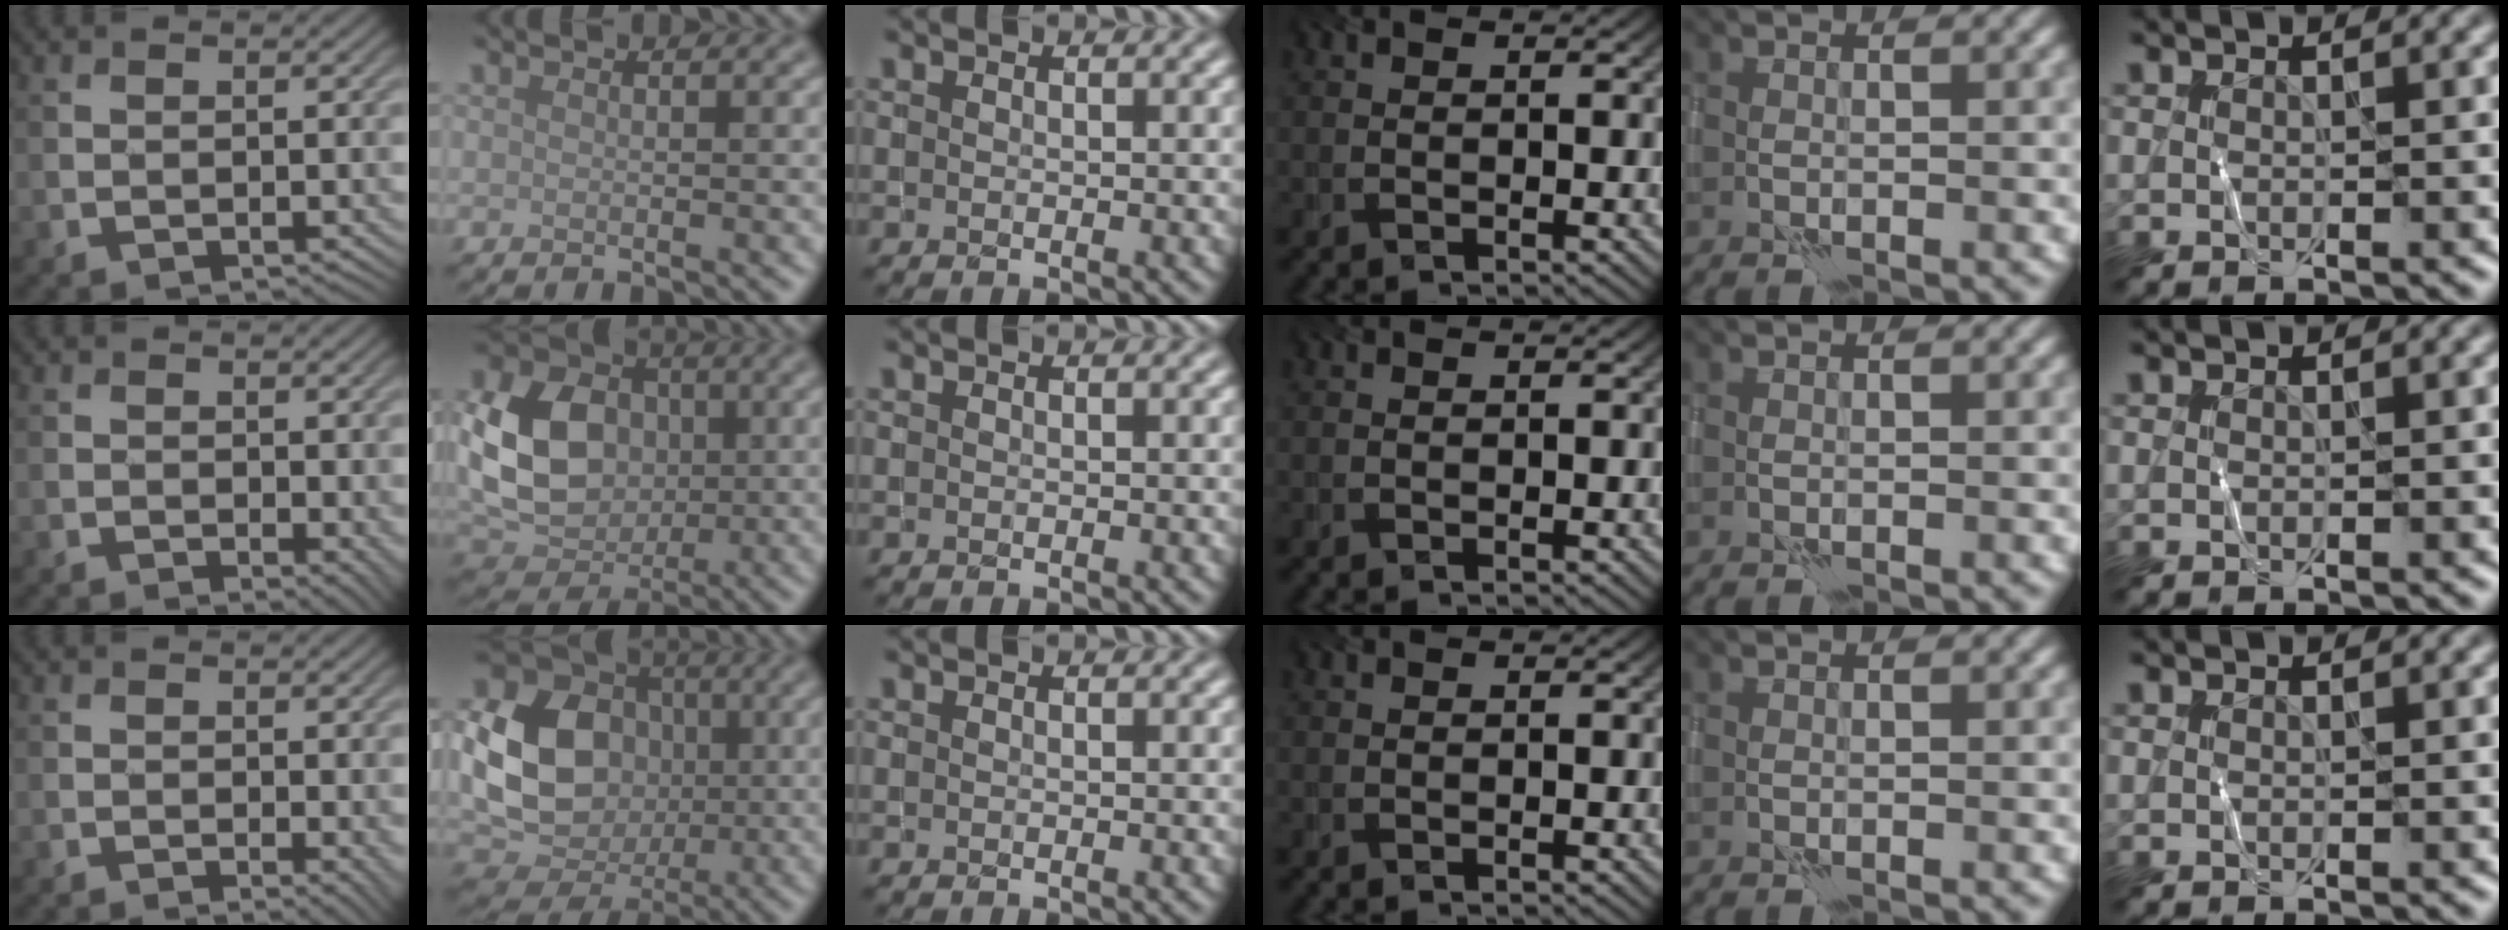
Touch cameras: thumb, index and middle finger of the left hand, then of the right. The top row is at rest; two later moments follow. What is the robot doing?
{"motion": "wrap", "object": "thread"}